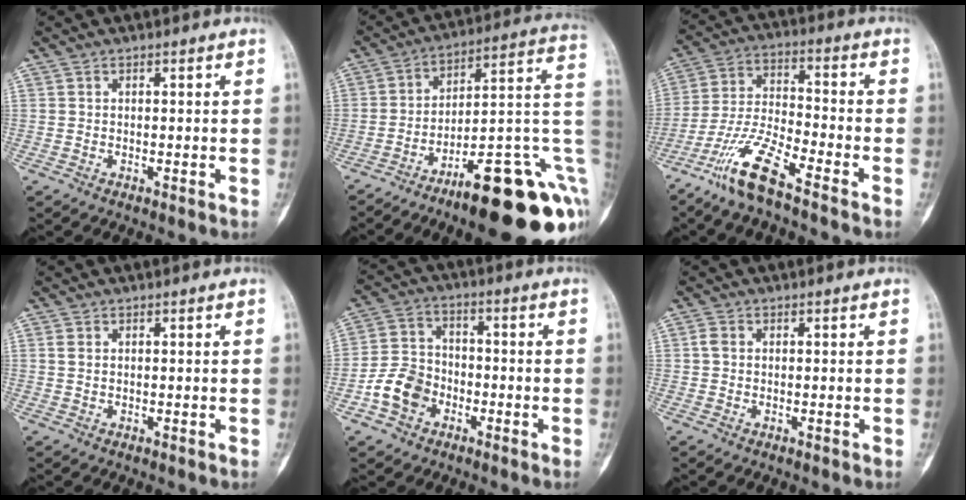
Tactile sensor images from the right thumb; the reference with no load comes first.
{"total": 23.6, "force": [-9.9, 6.2, 20.6], "torque": [-0.202, 0.086, -0.135]}
{"total": 11.4, "force": [-8.1, 1.6, 7.8], "torque": [-0.174, 0.039, -0.165]}
{"total": 1.2, "force": [0.4, 0.7, 0.8], "torque": [-0.017, 0.002, 0.010]}
{"total": 8.8, "force": [-3.6, 6.9, 4.2], "torque": [-0.064, 0.029, -0.070]}
{"total": 4.9, "force": [-0.1, 4.3, 2.4], "torque": [-0.034, 0.013, -0.013]}